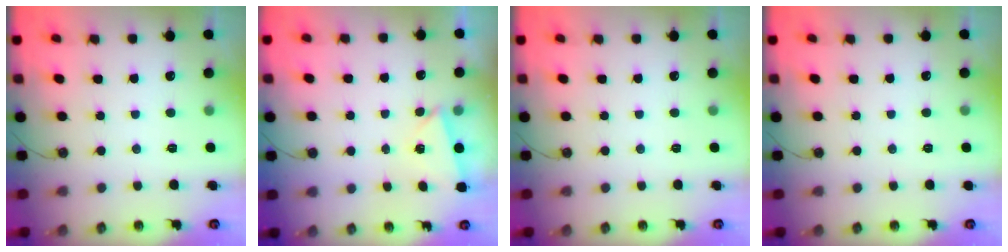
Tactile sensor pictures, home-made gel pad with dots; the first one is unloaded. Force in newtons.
{"total": 3.0, "press": 2.4, "slide": 1.7}
{"total": 0.0}
{"total": 2.1, "press": 1.5, "slide": 1.5}